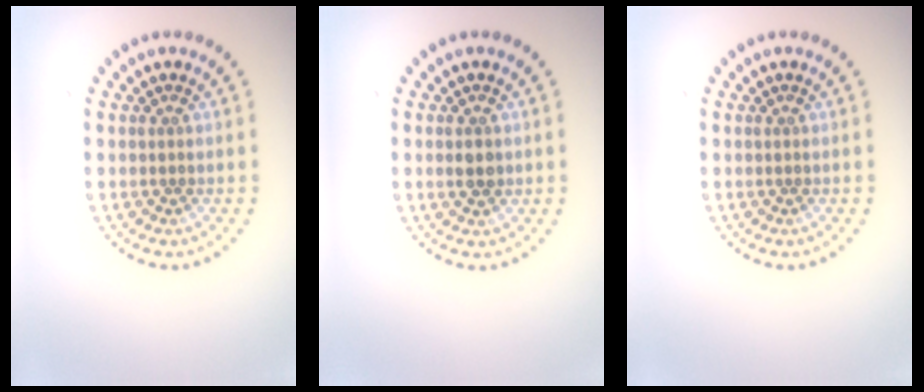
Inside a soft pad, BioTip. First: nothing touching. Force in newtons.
{"total": 1.5, "press": 1.5, "slide": 0.1}
{"total": 0.0}